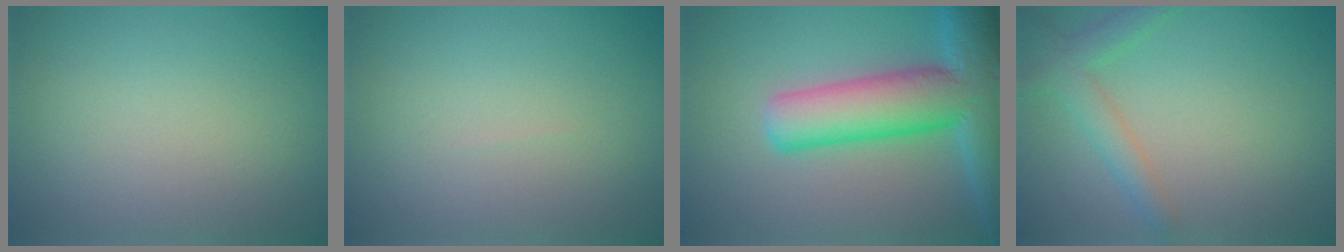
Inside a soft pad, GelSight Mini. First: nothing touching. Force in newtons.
{"total": 0.0}
{"total": 11.1, "press": 11.1, "slide": 0.6}
{"total": 2.7, "press": 2.7, "slide": 0.2}